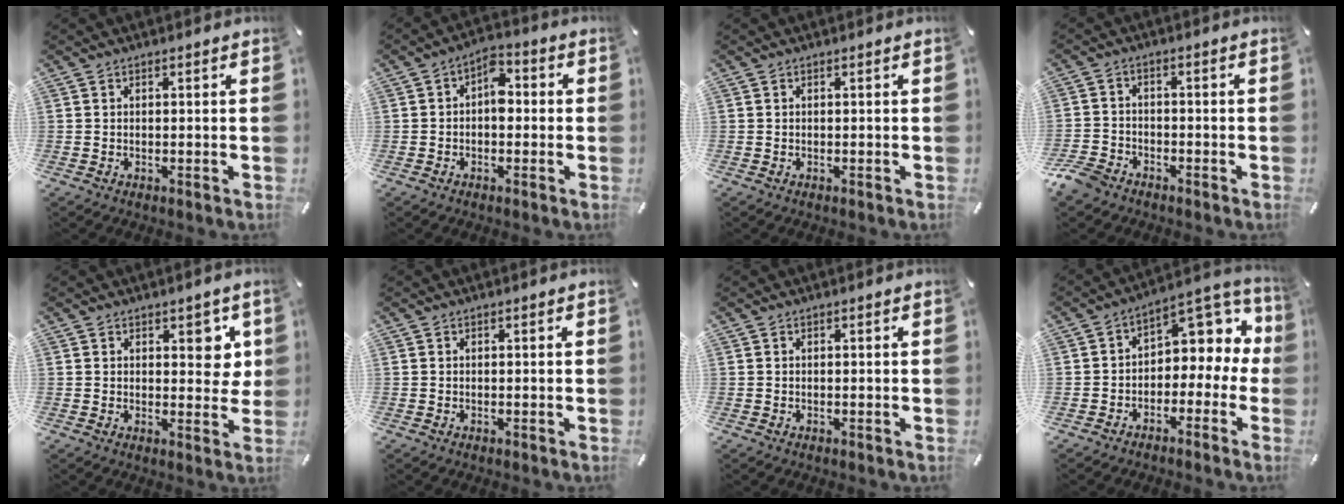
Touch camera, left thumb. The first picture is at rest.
{"total": 5.5, "force": [-0.3, 3.4, 4.3], "torque": [-0.066, 0.010, -0.010]}
{"total": 0.0}
{"total": 5.6, "force": [-4.2, 3.2, 1.7], "torque": [-0.054, 0.015, -0.089]}
{"total": 5.7, "force": [2.5, 3.6, 3.7], "torque": [-0.022, -0.011, 0.034]}
{"total": 0.0}
{"total": 0.0}
{"total": 7.8, "force": [2.3, 5.7, 4.7], "torque": [-0.058, -0.024, 0.040]}